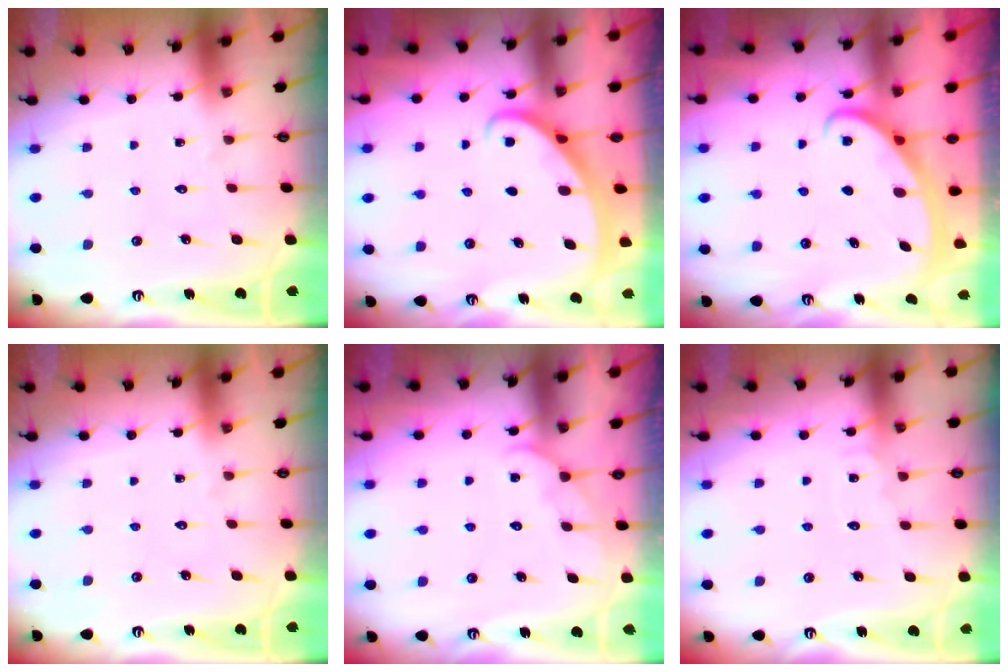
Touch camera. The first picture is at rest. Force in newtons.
{"total": 2.3, "press": 2.3, "slide": 0.2}
{"total": 2.6, "press": 2.5, "slide": 0.4}
{"total": 0.0}
{"total": 5.1, "press": 5.0, "slide": 0.4}
{"total": 4.2, "press": 4.2, "slide": 0.4}